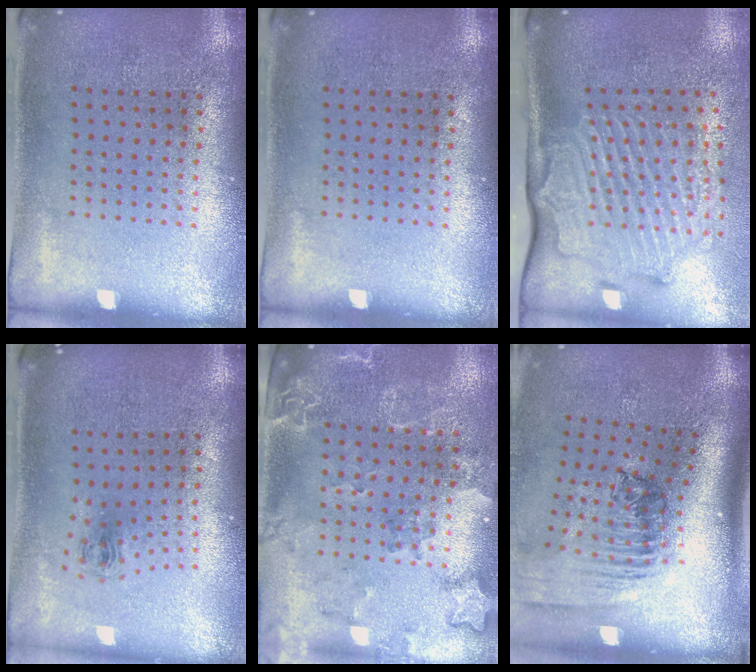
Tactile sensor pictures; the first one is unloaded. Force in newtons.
{"total": 0.0}
{"total": 3.1, "press": 2.4, "slide": 1.9}
{"total": 0.7, "press": 0.4, "slide": 0.6}
{"total": 2.2, "press": 1.9, "slide": 1.1}
{"total": 2.5, "press": 1.8, "slide": 1.8}